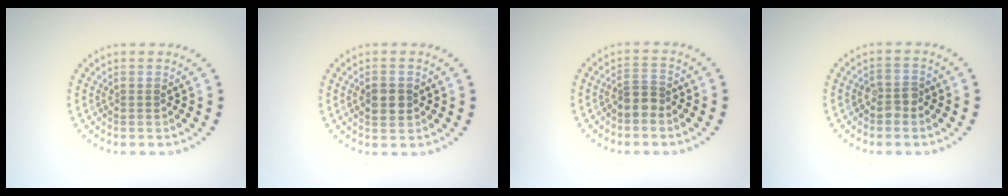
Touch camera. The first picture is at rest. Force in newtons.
{"total": 2.6, "press": 2.6, "slide": 0.1}
{"total": 2.1, "press": 1.7, "slide": 1.2}
{"total": 1.7, "press": 1.7, "slide": 0.4}